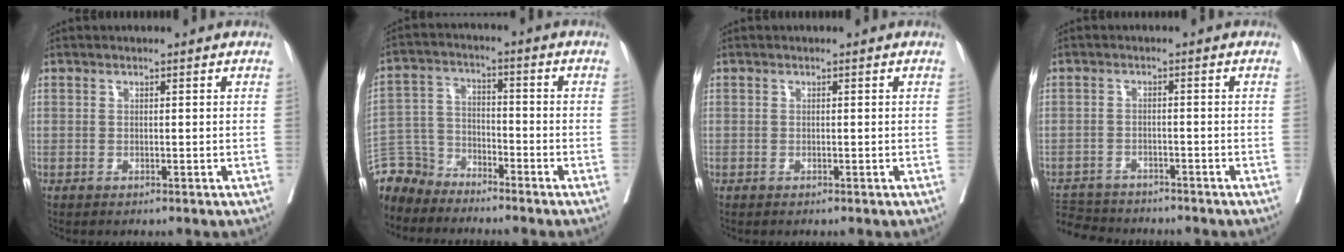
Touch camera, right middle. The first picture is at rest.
{"total": 6.7, "force": [-6.2, 2.3, -1.1], "torque": [0.019, 0.012, -0.129]}
{"total": 0.0}
{"total": 7.6, "force": [-7.3, 2.0, 1.1], "torque": [-0.026, -0.001, -0.116]}